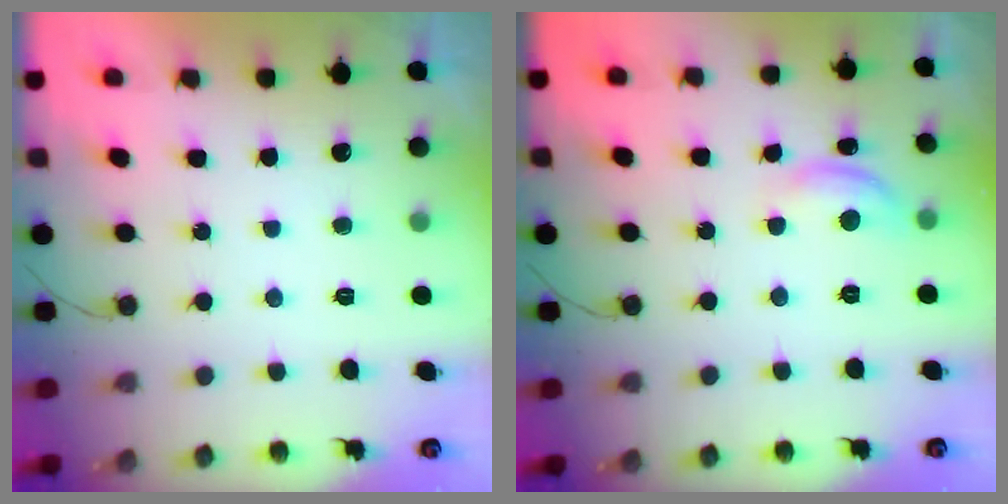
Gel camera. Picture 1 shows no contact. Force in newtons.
{"total": 8.7, "press": 8.7, "slide": 0.5}